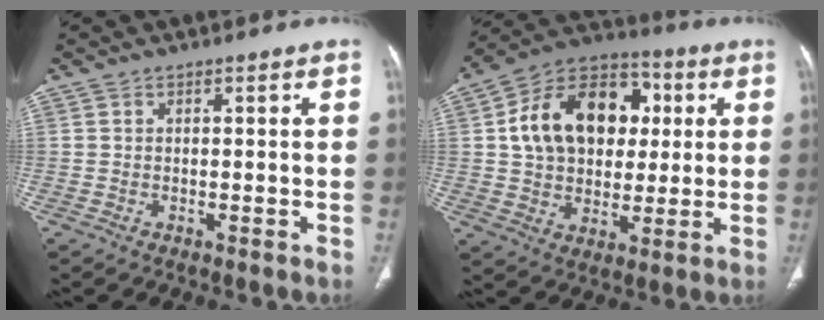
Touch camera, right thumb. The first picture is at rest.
{"total": 20.1, "force": [3.8, 14.4, 13.4], "torque": [-0.191, 0.017, 0.062]}